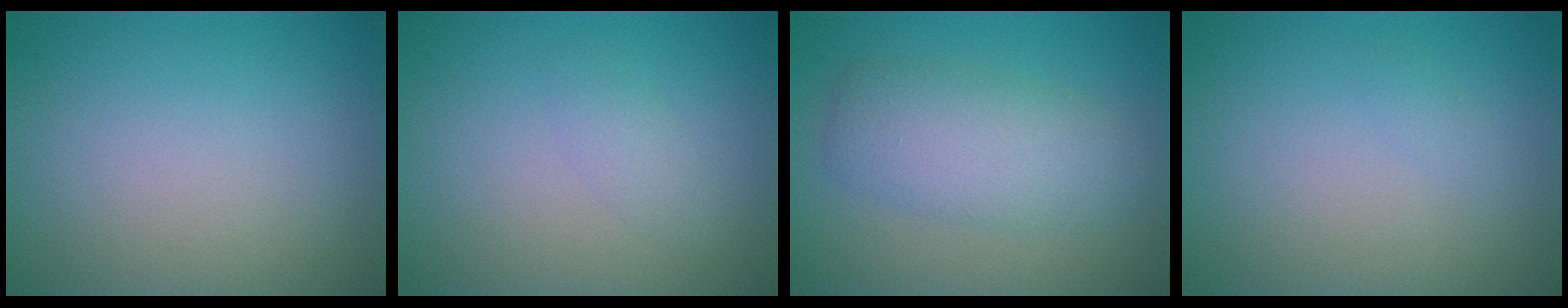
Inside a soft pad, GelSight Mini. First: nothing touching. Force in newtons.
{"total": 1.1, "press": 1.1, "slide": 0.0}
{"total": 5.1, "press": 5.1, "slide": 0.3}
{"total": 0.5, "press": 0.5, "slide": 0.0}